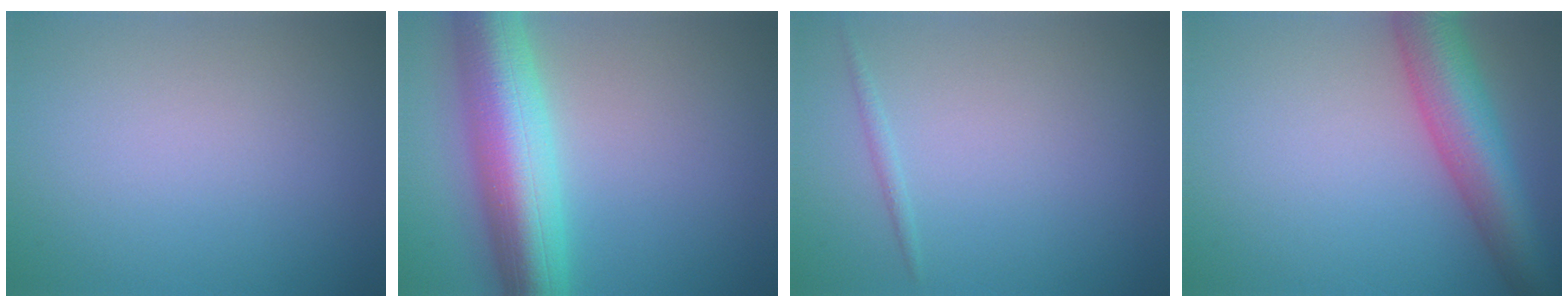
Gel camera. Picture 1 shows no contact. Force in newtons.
{"total": 10.1, "press": 10.1, "slide": 0.4}
{"total": 0.7, "press": 0.7, "slide": 0.0}
{"total": 7.5, "press": 7.5, "slide": 0.3}